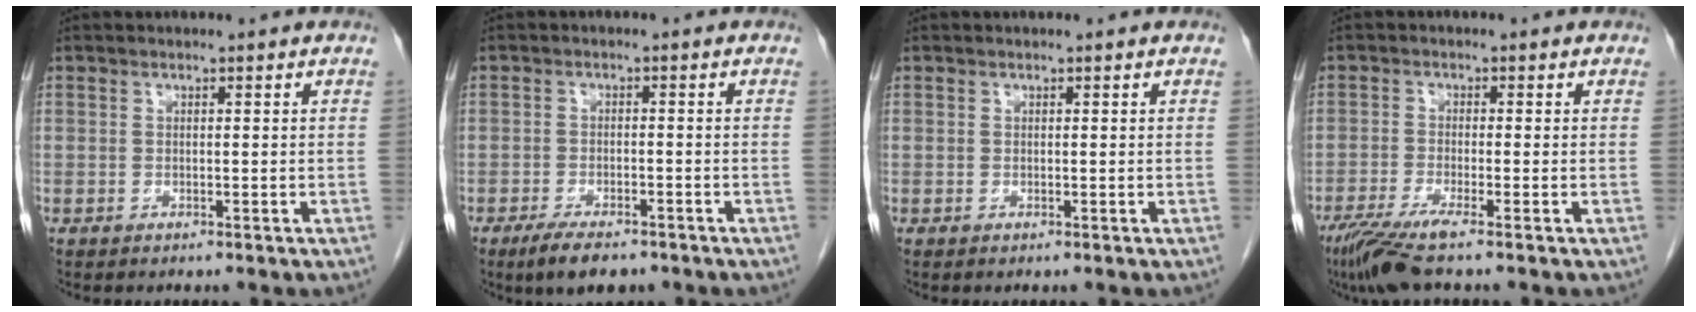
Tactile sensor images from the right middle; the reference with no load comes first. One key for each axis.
{"total": 5.7, "fx": -4.3, "fy": 1.9, "fz": 3.3, "tx": -0.060, "ty": -0.006, "tz": -0.068}
{"total": 0.0}
{"total": 5.9, "fx": -4.3, "fy": -0.4, "fz": 4.1, "tx": -0.080, "ty": -0.020, "tz": -0.083}